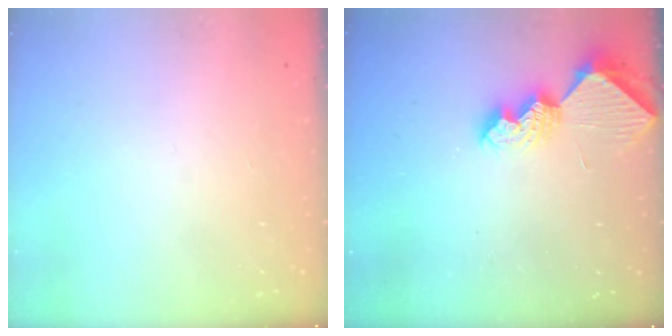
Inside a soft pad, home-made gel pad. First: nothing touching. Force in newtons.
{"total": 7.7, "press": 7.7, "slide": 0.7}